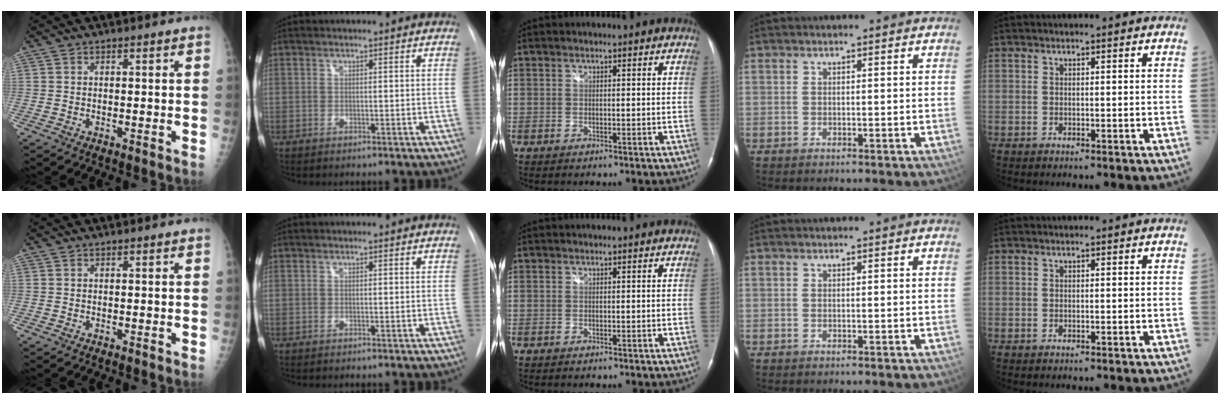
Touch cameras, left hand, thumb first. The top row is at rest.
{}